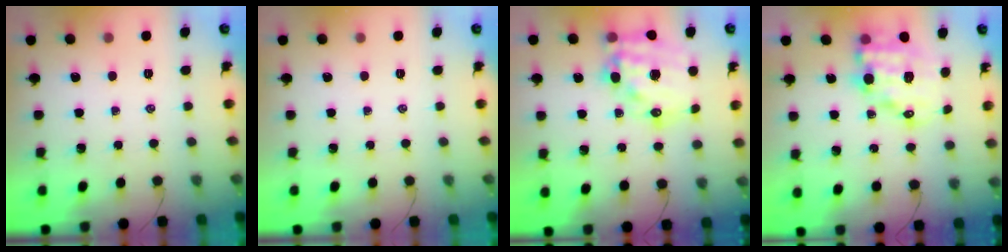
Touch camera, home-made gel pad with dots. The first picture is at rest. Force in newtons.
{"total": 0.0}
{"total": 19.2, "press": 18.6, "slide": 4.5}
{"total": 12.7, "press": 12.4, "slide": 2.9}